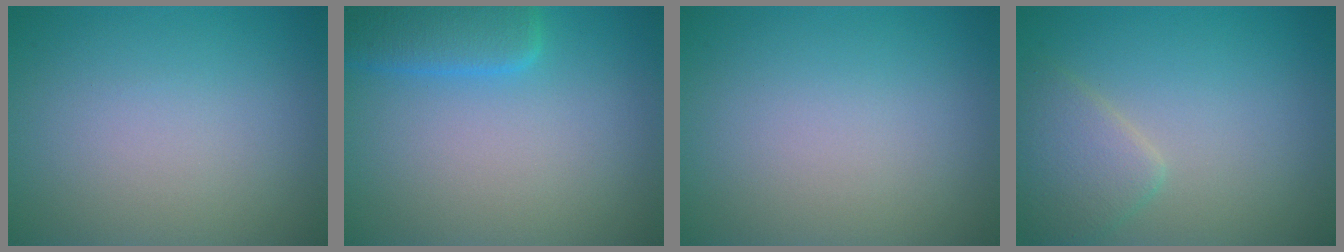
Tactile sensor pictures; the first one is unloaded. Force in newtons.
{"total": 3.8, "press": 3.7, "slide": 0.4}
{"total": 0.0}
{"total": 2.8, "press": 2.8, "slide": 0.1}